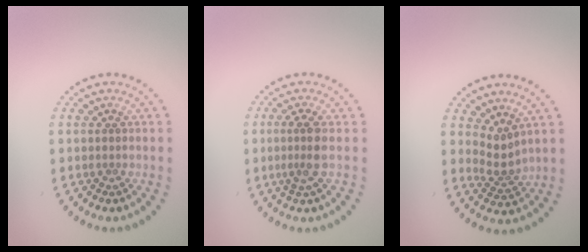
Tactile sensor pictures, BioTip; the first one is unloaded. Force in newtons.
{"total": 2.2, "press": 1.8, "slide": 1.2}
{"total": 2.3, "press": 1.4, "slide": 1.8}